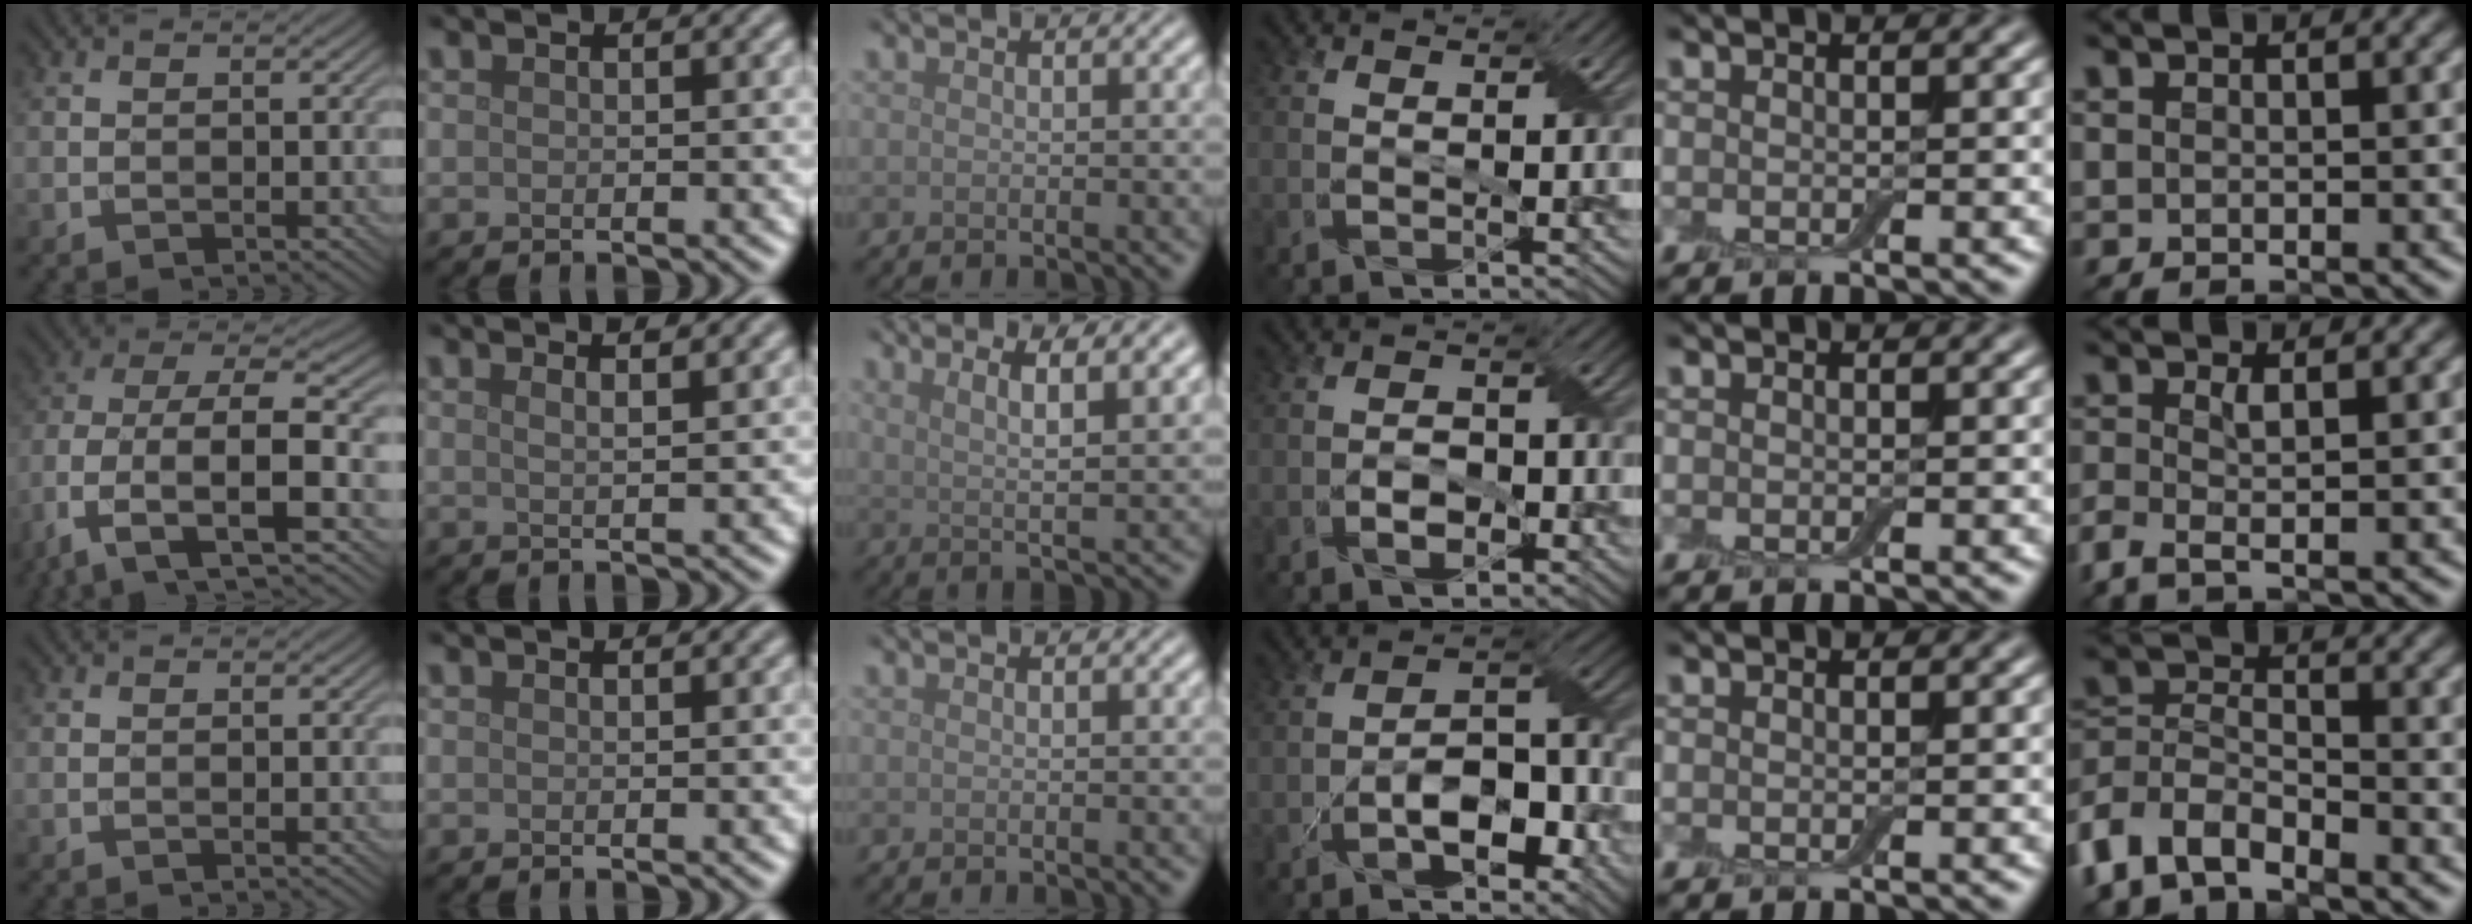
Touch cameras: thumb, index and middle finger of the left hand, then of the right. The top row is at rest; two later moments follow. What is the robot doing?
{"motion": "peel", "object": "bubble wrap"}